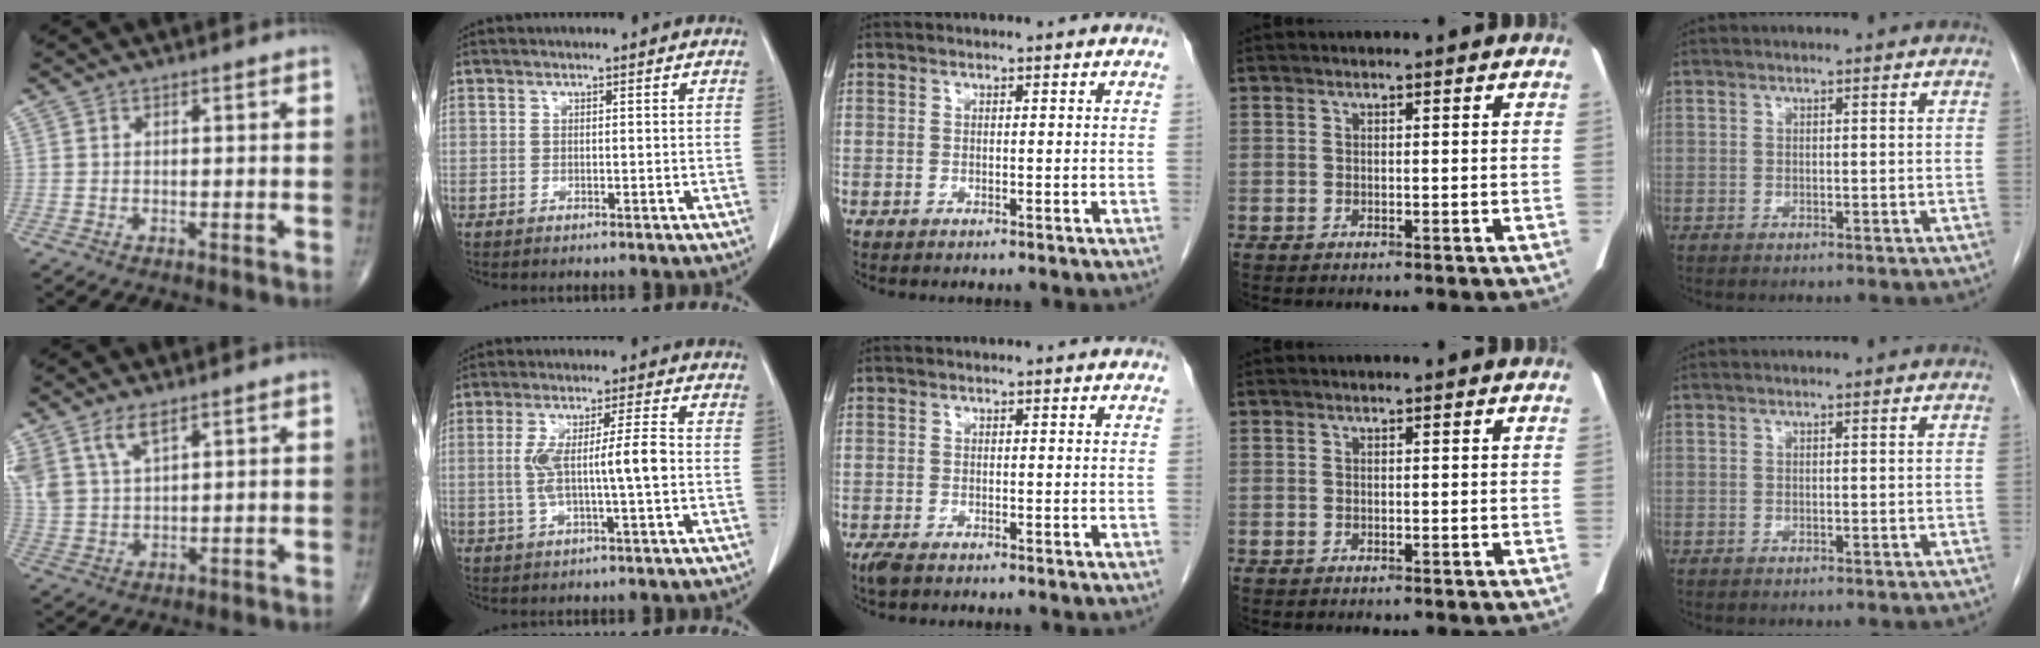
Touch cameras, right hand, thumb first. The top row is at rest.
{"thumb": {"total": 7.6, "force": [4.7, 3.3, 5.0], "torque": [-0.107, -0.011, 0.104]}, "index": {"total": 7.4, "force": [-0.5, 0.3, 7.4], "torque": [-0.140, 0.013, -0.004]}, "middle": {"total": 2.1, "force": [-1.5, 0.8, 1.2], "torque": [-0.030, -0.006, -0.024]}}